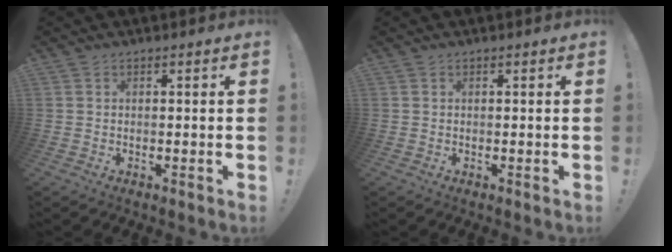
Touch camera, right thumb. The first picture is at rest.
{"total": 0.0}